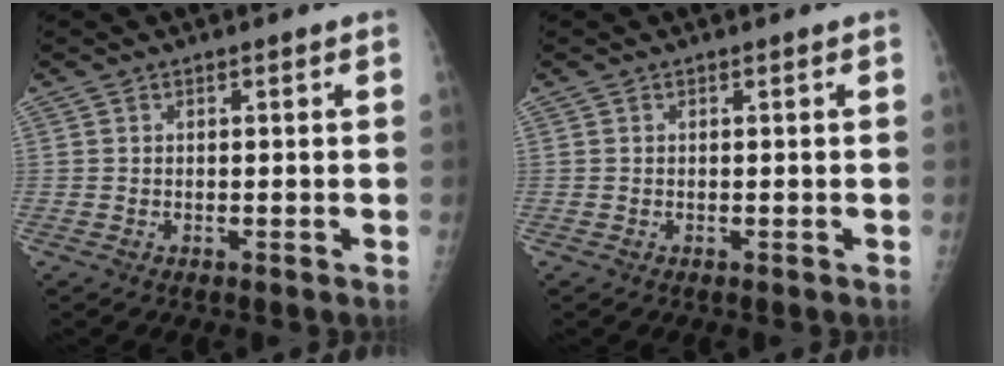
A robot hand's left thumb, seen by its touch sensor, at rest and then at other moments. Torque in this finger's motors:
{"motor_torque": [0.00, 0.00, 0.00, 0.00, 0.00]}